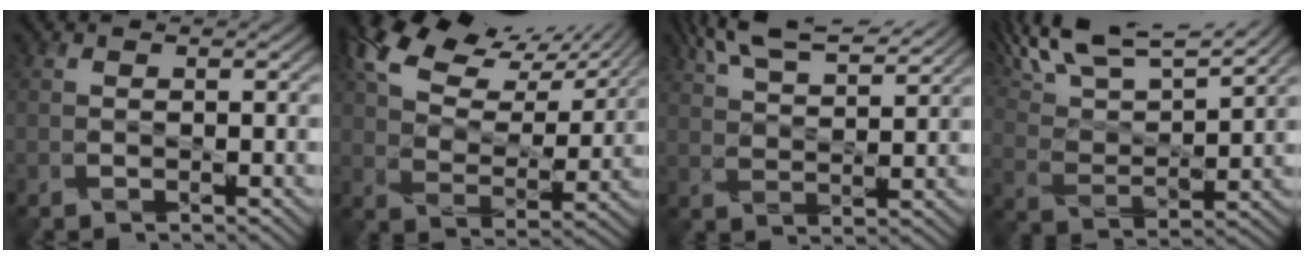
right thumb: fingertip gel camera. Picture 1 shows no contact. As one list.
[{"total": 13.7, "force": [8.9, 6.2, 8.4], "torque": [-0.189, 0.019, 0.156]}, {"total": 8.9, "force": [6.9, 2.1, 5.2], "torque": [-0.117, 0.010, 0.127]}, {"total": 14.7, "force": [11.0, 4.0, 8.9], "torque": [-0.201, 0.020, 0.179]}]